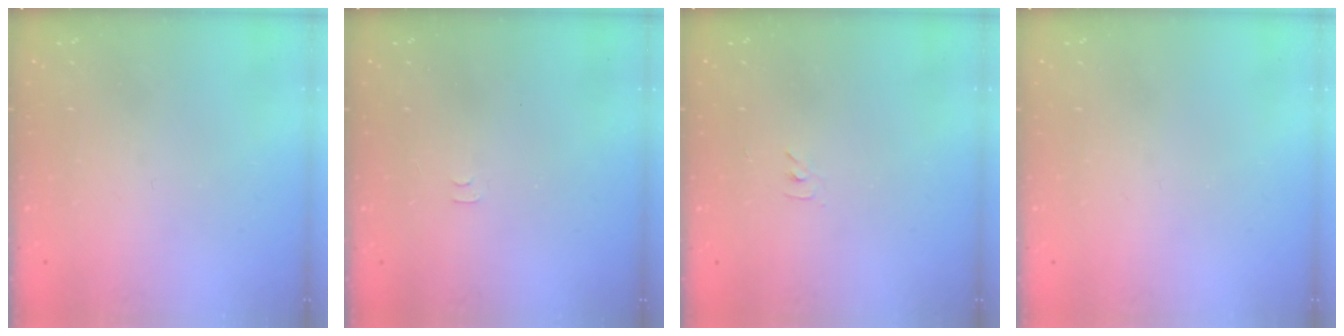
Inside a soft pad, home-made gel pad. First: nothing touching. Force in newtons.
{"total": 3.6, "press": 3.6, "slide": 0.4}
{"total": 3.5, "press": 3.5, "slide": 0.5}
{"total": 0.0}